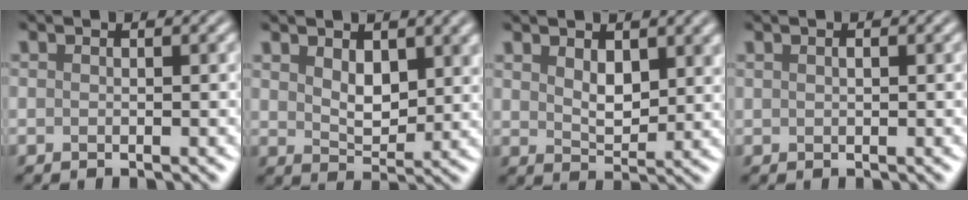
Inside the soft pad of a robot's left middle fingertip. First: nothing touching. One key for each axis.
{"total": 3.2, "fx": 1.7, "fy": 1.8, "fz": 2.1, "tx": -0.044, "ty": 0.000, "tz": 0.043}
{"total": 2.9, "fx": 1.7, "fy": 1.5, "fz": 1.8, "tx": -0.039, "ty": 0.001, "tz": 0.042}
{"total": 0.5, "fx": 0.4, "fy": 0.2, "fz": 0.2, "tx": 0.001, "ty": 0.000, "tz": 0.013}